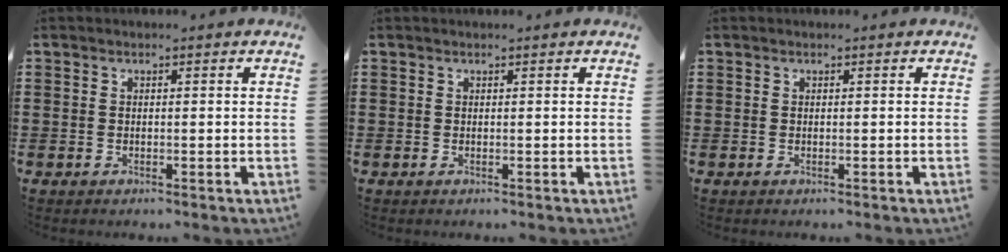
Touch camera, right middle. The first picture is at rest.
{"total": 0.0}
{"total": 0.0}